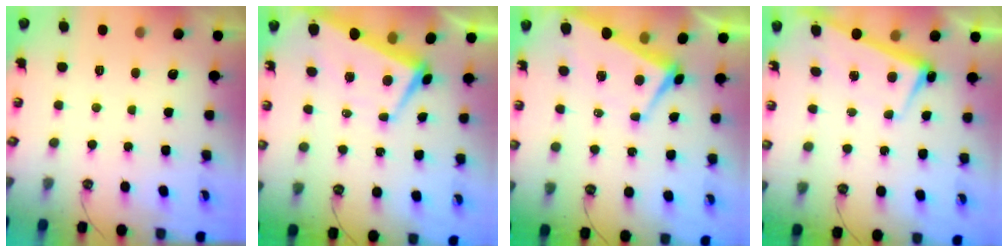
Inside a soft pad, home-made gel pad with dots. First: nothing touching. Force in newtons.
{"total": 1.7, "press": 1.3, "slide": 1.0}
{"total": 1.7, "press": 1.5, "slide": 0.8}
{"total": 2.3, "press": 2.3, "slide": 0.5}